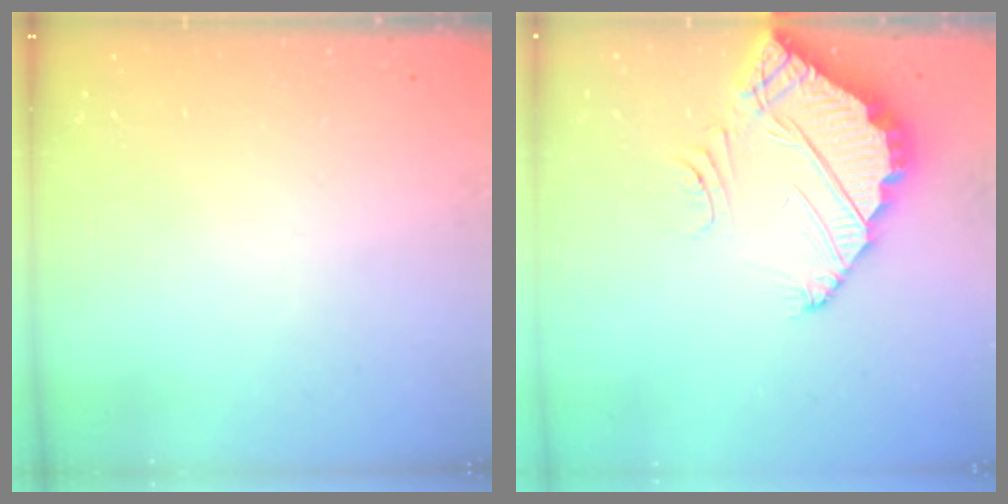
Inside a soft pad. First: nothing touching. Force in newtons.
{"total": 5.3, "press": 5.3, "slide": 0.2}